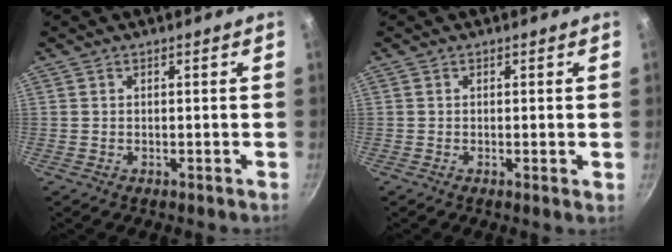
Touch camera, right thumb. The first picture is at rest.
{"total": 0.9, "force": [-0.1, 0.1, 0.9], "torque": [-0.014, -0.006, -0.005]}